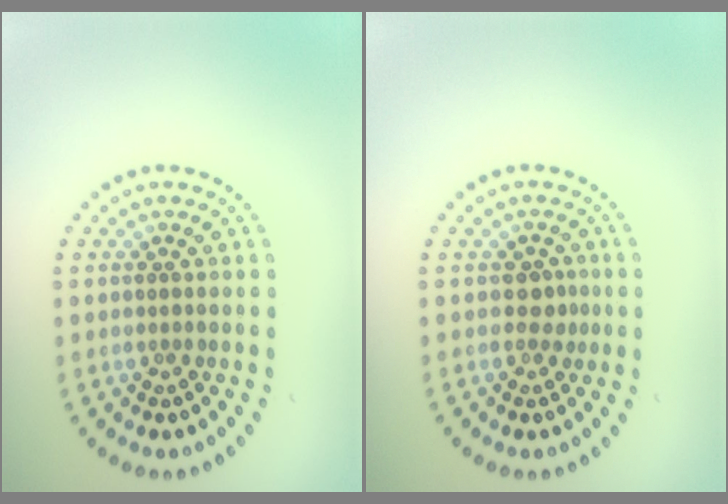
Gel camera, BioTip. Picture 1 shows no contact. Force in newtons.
{"total": 1.4, "press": 1.2, "slide": 0.8}